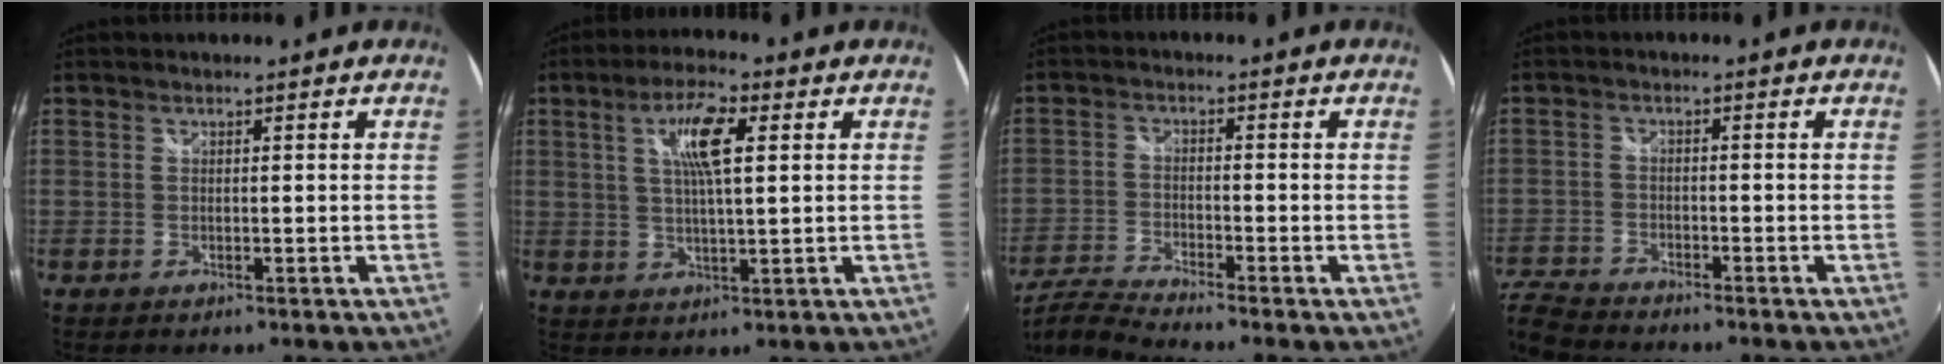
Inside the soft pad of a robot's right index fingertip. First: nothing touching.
{"total": 7.8, "force": [2.4, 1.9, 7.2], "torque": [-0.133, 0.007, 0.043]}
{"total": 7.9, "force": [-7.3, -0.1, 3.0], "torque": [-0.080, -0.018, -0.146]}
{"total": 9.1, "force": [-8.4, 2.5, 2.6], "torque": [-0.091, -0.019, -0.164]}